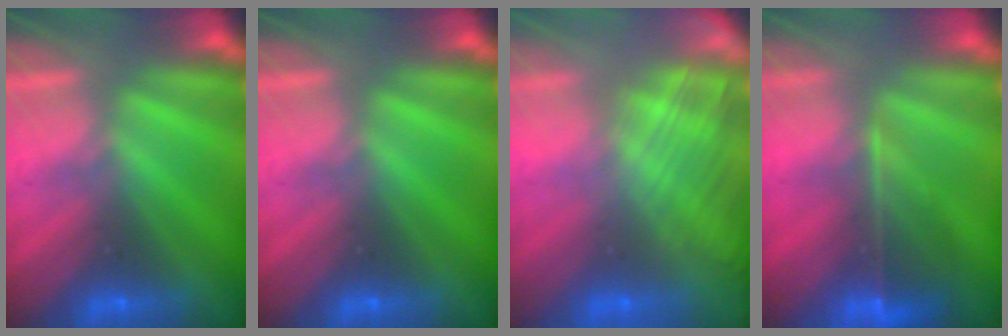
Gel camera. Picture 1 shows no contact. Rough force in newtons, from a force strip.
{"total": 0.0}
{"total": 2.9}
{"total": 7.4}